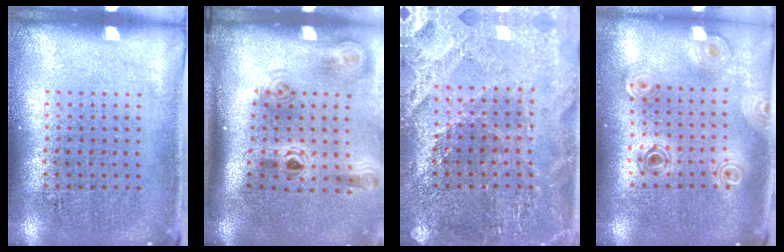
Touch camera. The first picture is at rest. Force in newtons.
{"total": 1.9, "press": 1.3, "slide": 1.5}
{"total": 2.4, "press": 2.3, "slide": 0.2}
{"total": 0.8, "press": 0.8, "slide": 0.1}